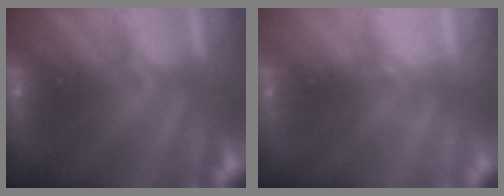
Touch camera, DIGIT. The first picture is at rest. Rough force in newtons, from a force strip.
{"total": 2.2}